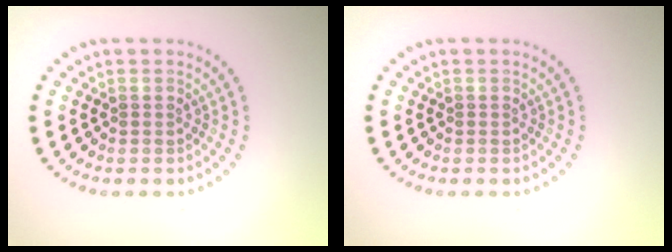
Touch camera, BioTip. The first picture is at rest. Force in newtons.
{"total": 0.0}